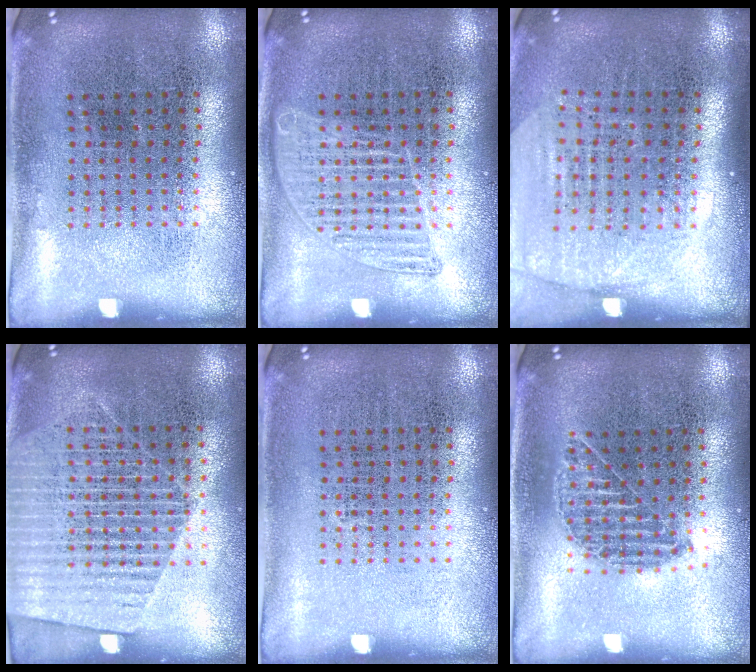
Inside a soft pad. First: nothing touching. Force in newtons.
{"total": 1.7, "press": 1.7, "slide": 0.3}
{"total": 1.7, "press": 1.5, "slide": 0.8}
{"total": 1.7, "press": 1.5, "slide": 0.8}
{"total": 0.0}
{"total": 1.0, "press": 0.9, "slide": 0.3}